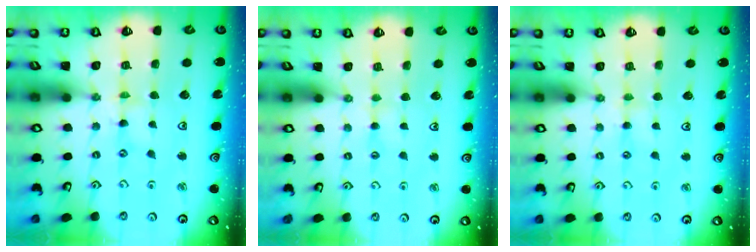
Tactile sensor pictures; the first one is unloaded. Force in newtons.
{"total": 1.6, "press": 1.6, "slide": 0.3}
{"total": 3.0, "press": 3.0, "slide": 0.4}